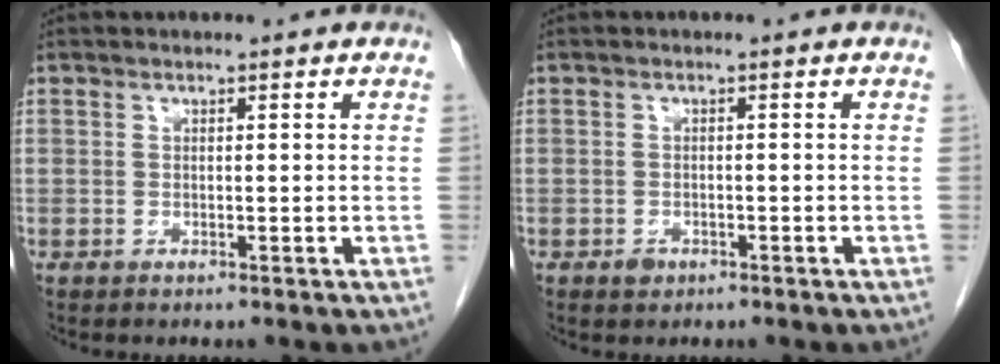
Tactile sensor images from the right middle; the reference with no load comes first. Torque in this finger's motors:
{"motor_torque": [-0.16, -0.17, 0.06, 0.01]}